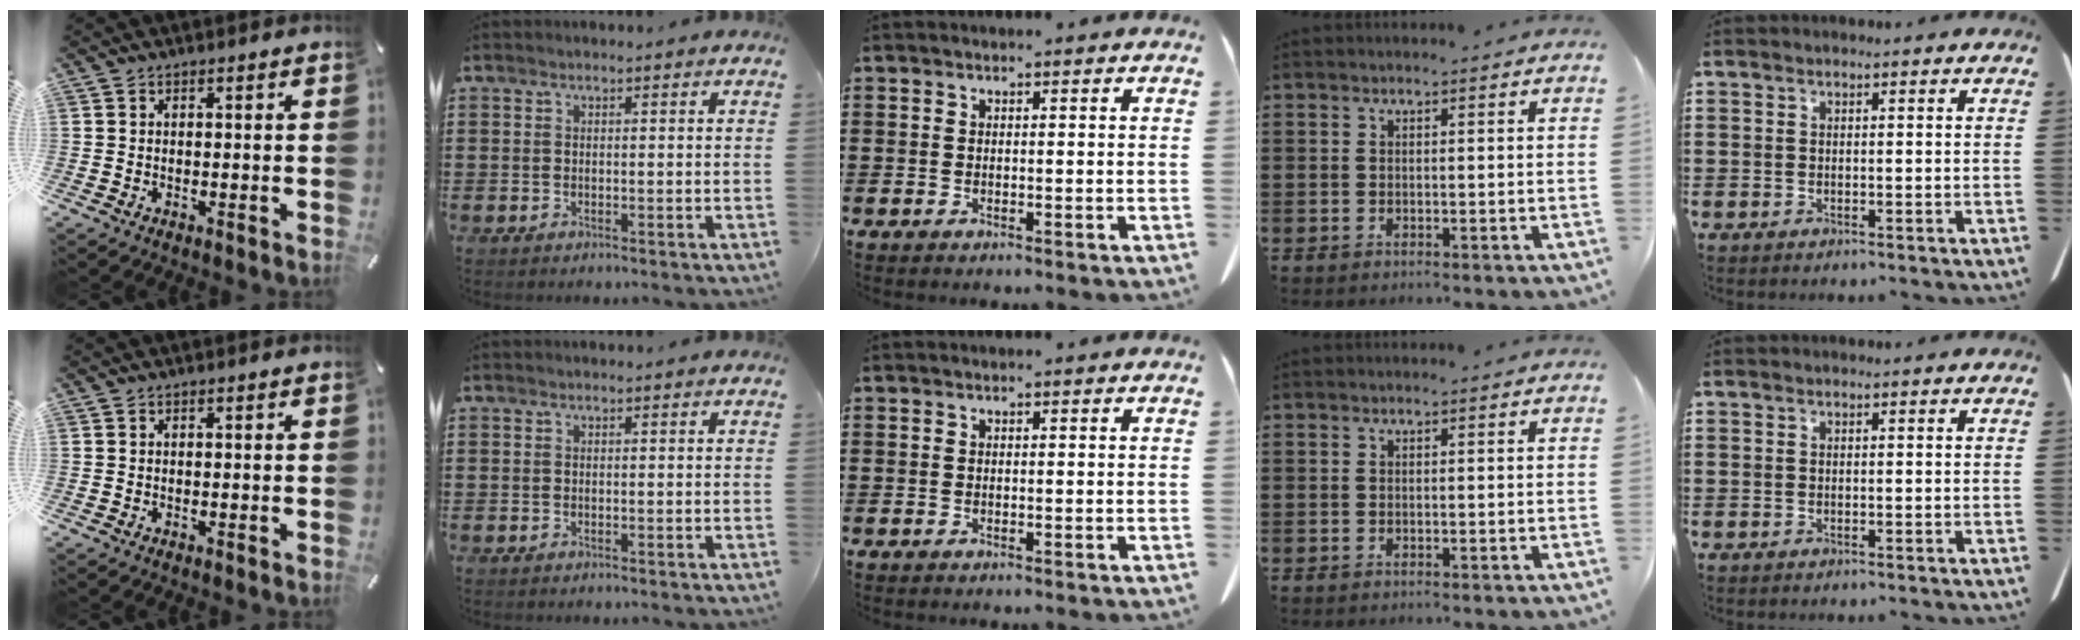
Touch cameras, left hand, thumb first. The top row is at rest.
{}